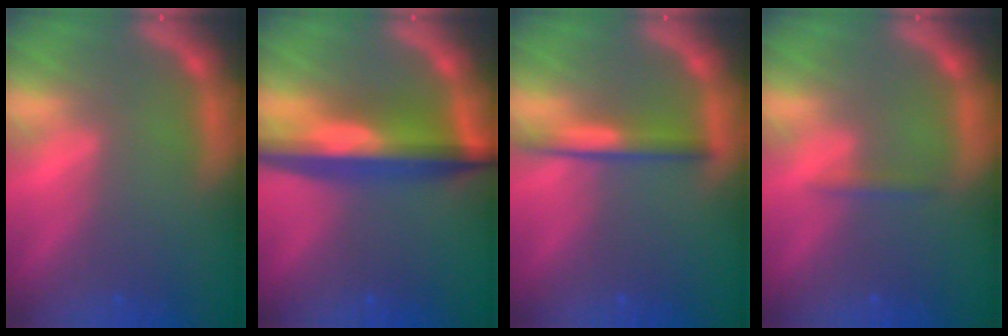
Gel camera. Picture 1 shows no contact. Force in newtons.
{"total": 8.1}
{"total": 3.0}
{"total": 0.9}